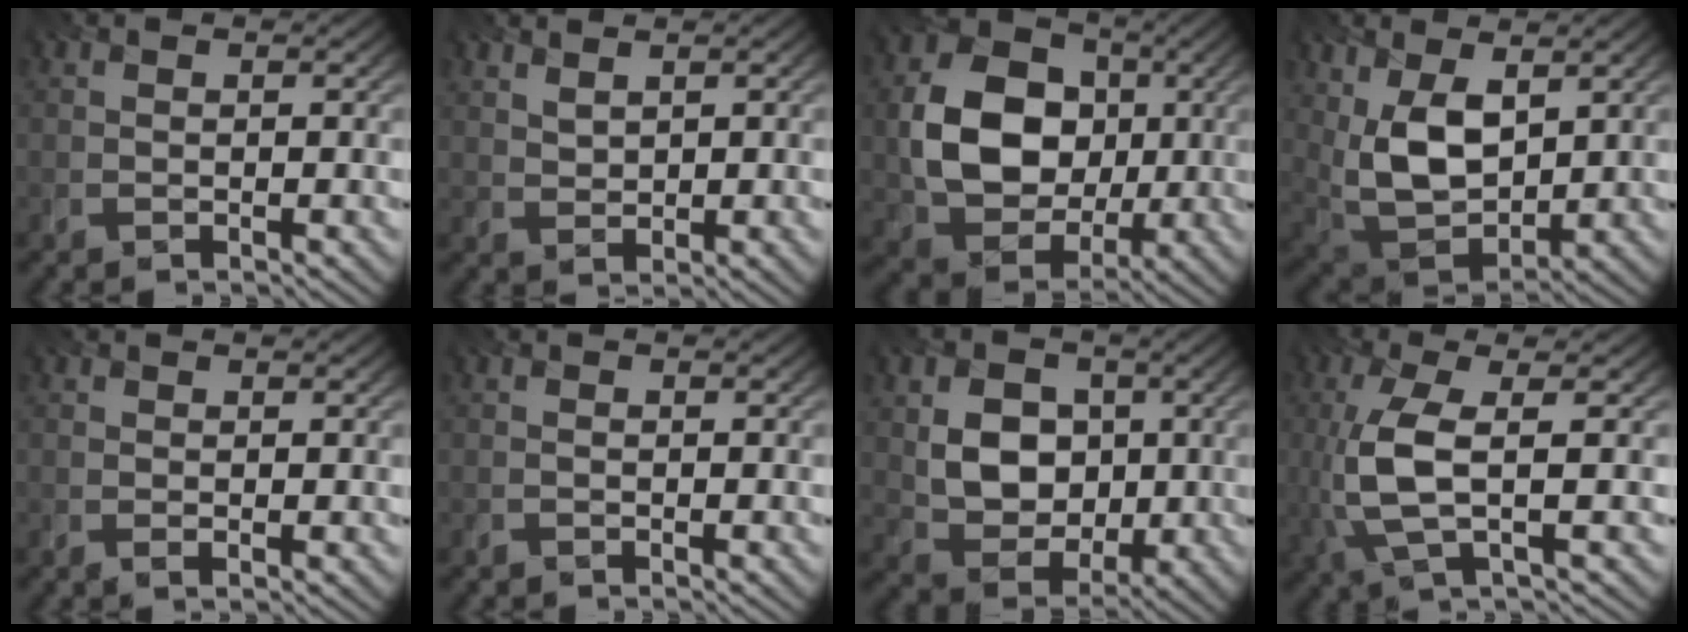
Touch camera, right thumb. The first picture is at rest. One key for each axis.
{"total": 1.9, "fx": 1.5, "fy": 0.7, "fz": 0.8, "tx": -0.022, "ty": 0.000, "tz": 0.036}
{"total": 12.0, "fx": 0.7, "fy": 9.6, "fz": 7.2, "tx": -0.160, "ty": 0.000, "tz": 0.014}
{"total": 10.5, "fx": 3.1, "fy": 6.2, "fz": 8.0, "tx": -0.202, "ty": -0.009, "tz": 0.063}
{"total": 0.8, "fx": 0.1, "fy": 0.5, "fz": 0.5, "tx": -0.011, "ty": -0.003, "tz": 0.003}
{"total": 0.0}
{"total": 8.1, "fx": 0.9, "fy": 6.5, "fz": 4.8, "tx": -0.109, "ty": -0.006, "tz": 0.010}
{"total": 7.2, "fx": 0.1, "fy": 2.3, "fz": 6.8, "tx": -0.165, "ty": 0.004, "tz": 0.002}